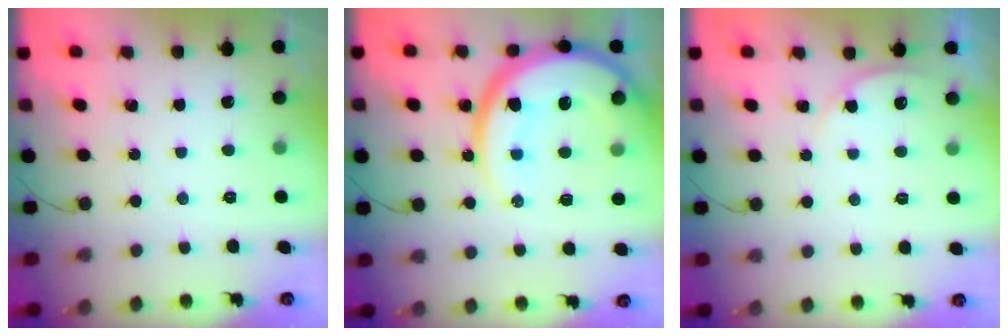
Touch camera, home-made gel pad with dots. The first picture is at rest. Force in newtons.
{"total": 20.9, "press": 20.8, "slide": 1.8}
{"total": 3.9, "press": 3.5, "slide": 1.8}